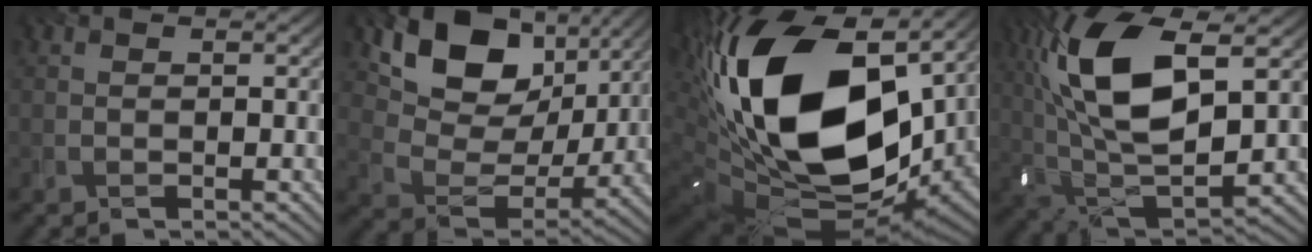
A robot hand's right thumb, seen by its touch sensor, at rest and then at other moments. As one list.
[{"total": 13.0, "force": [7.2, 8.3, 7.0], "torque": [-0.135, -0.003, 0.127]}, {"total": 22.4, "force": [4.9, 13.7, 17.0], "torque": [-0.406, -0.001, 0.087]}, {"total": 15.7, "force": [4.6, 6.6, 13.4], "torque": [-0.299, 0.019, 0.083]}]